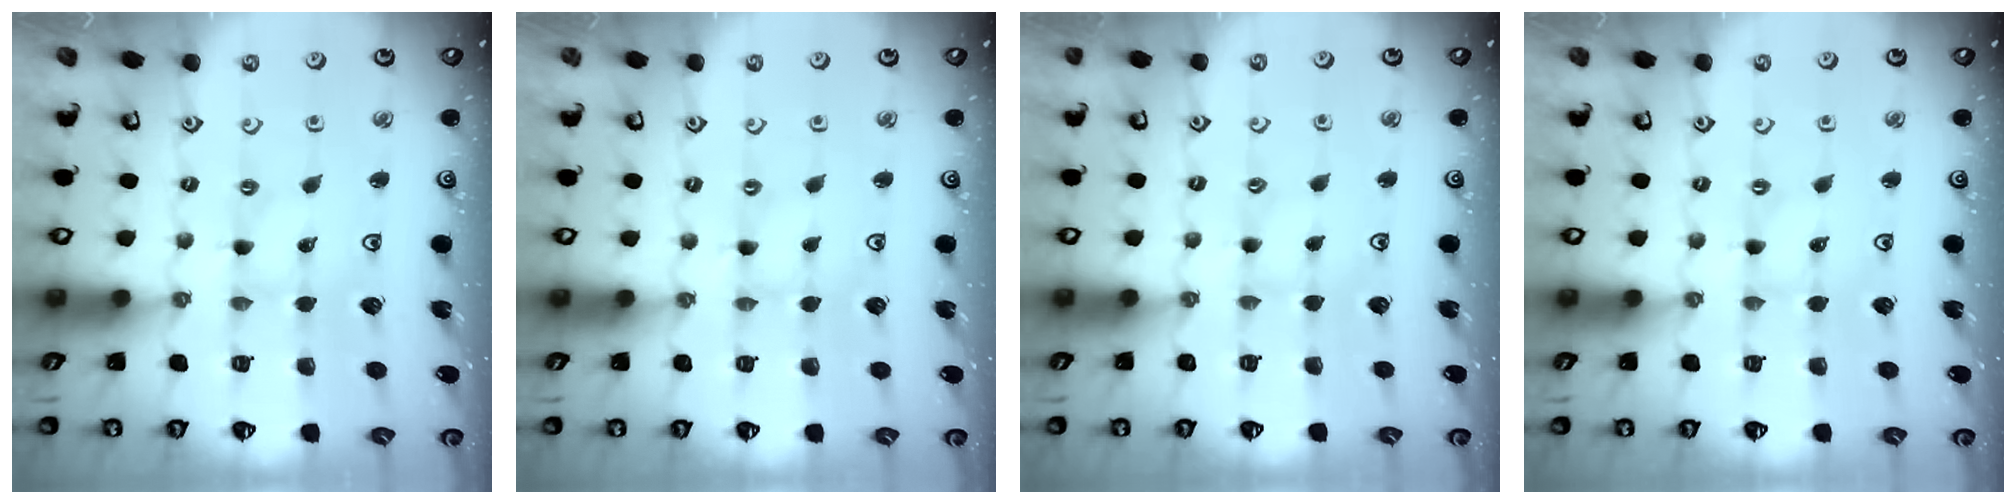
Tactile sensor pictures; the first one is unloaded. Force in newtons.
{"total": 0.0}
{"total": 1.3, "press": 1.2, "slide": 0.3}
{"total": 0.0}